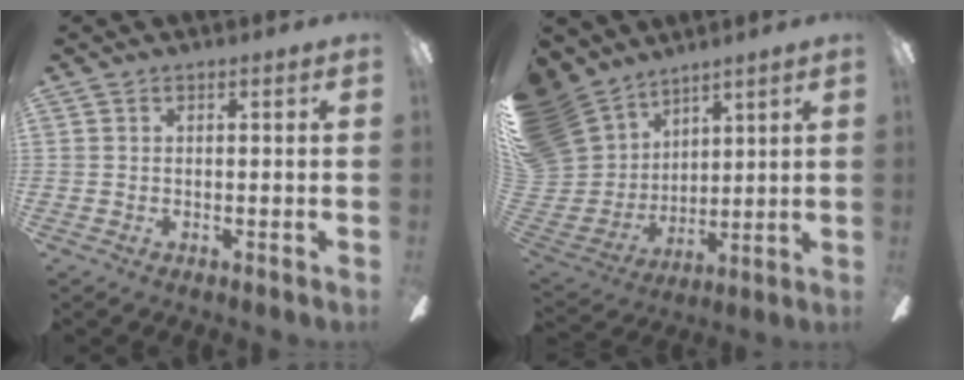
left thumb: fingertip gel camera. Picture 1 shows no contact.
{"total": 16.1, "force": [8.8, 12.6, 4.9], "torque": [-0.155, -0.052, 0.184]}